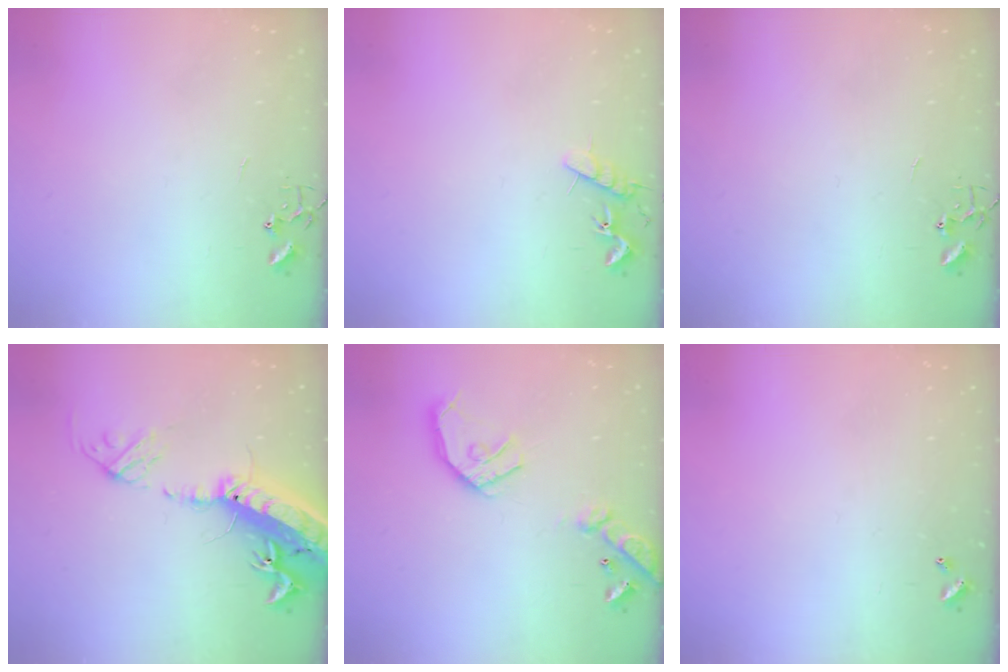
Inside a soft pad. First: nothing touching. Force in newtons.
{"total": 7.0, "press": 6.9, "slide": 0.6}
{"total": 0.0}
{"total": 23.3, "press": 22.7, "slide": 5.2}
{"total": 16.6, "press": 16.4, "slide": 2.5}
{"total": 0.0}